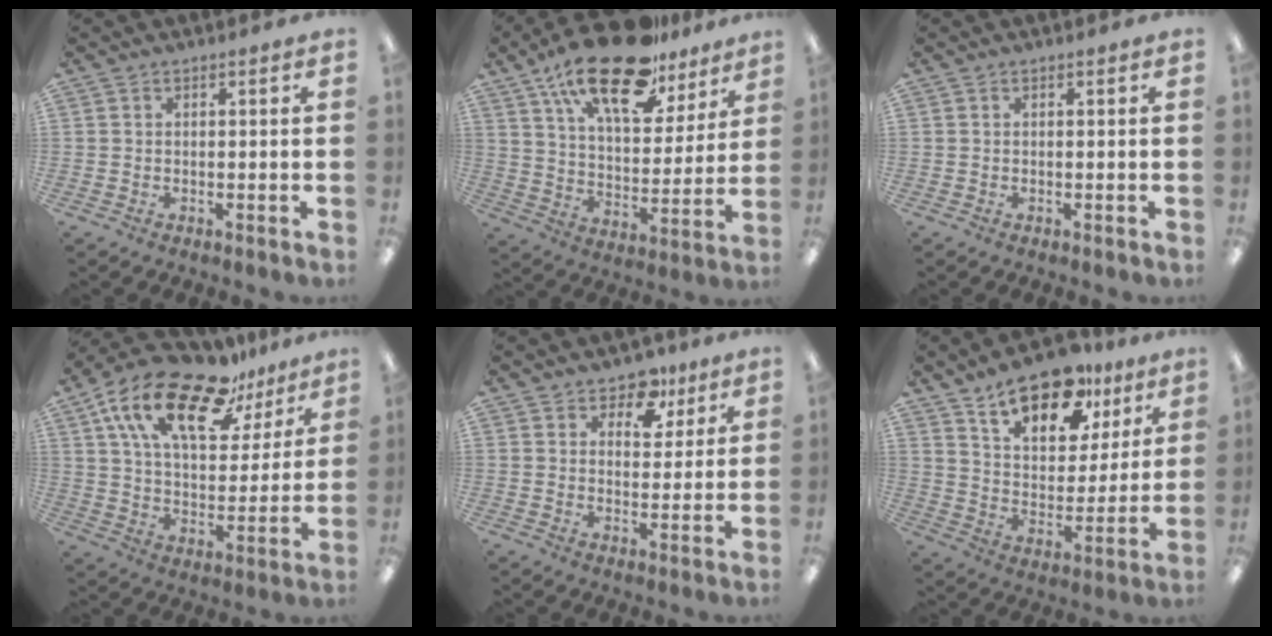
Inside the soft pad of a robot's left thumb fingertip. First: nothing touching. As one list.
[{"total": 22.6, "force": [15.1, 9.6, 13.8], "torque": [-0.227, -0.079, 0.259]}, {"total": 0.0}, {"total": 21.8, "force": [13.9, 9.8, 13.7], "torque": [-0.239, -0.071, 0.242]}, {"total": 7.9, "force": [5.4, 5.0, 2.9], "torque": [-0.032, -0.028, 0.093]}, {"total": 17.5, "force": [12.2, 8.6, 9.0], "torque": [-0.132, -0.067, 0.211]}]